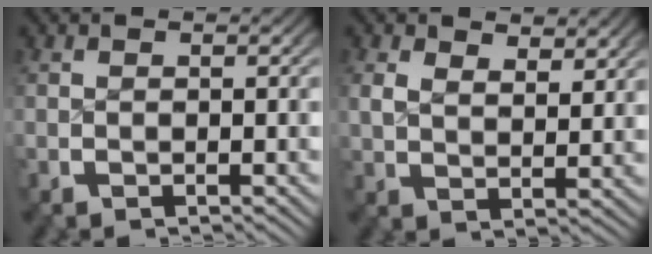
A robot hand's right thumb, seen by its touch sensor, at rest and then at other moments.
{"total": 2.9, "force": [2.1, 1.3, 1.6], "torque": [-0.027, -0.011, 0.046]}